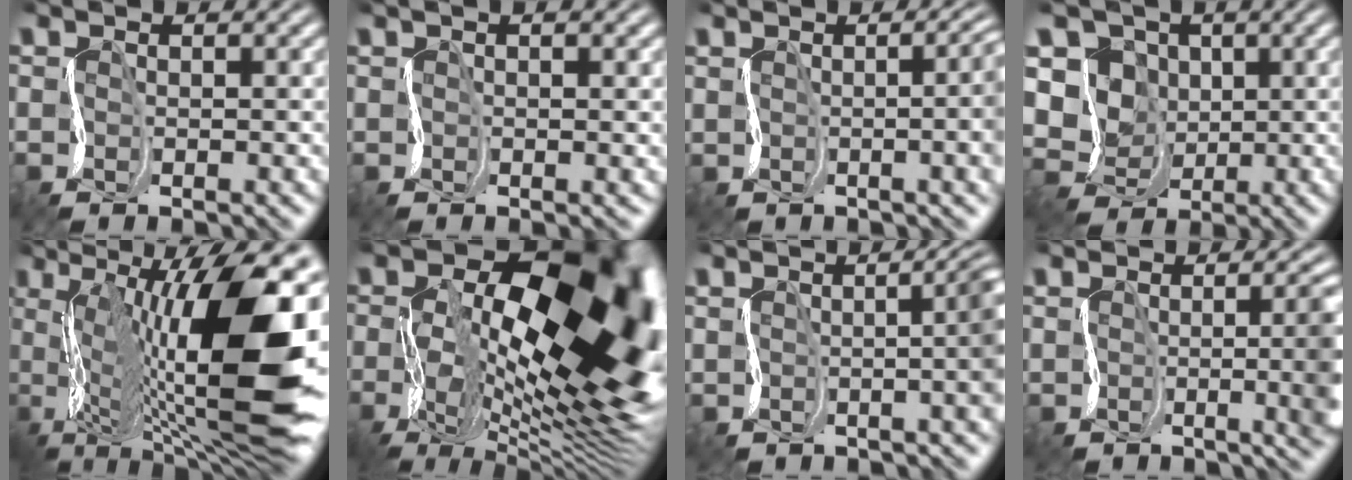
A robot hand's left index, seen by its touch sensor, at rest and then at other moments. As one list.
[{"total": 0.7, "force": [0.6, -0.4, 0.1], "torque": [-0.011, -0.007, 0.015]}, {"total": 4.3, "force": [0.6, 1.4, 4.0], "torque": [-0.025, 0.001, 0.015]}, {"total": 6.5, "force": [3.9, 5.1, 1.1], "torque": [-0.039, 0.013, 0.063]}, {"total": 15.6, "force": [2.5, 5.3, 14.5], "torque": [-0.232, 0.021, 0.047]}, {"total": 19.4, "force": [1.7, 10.0, 16.5], "torque": [-0.294, -0.009, 0.035]}, {"total": 4.5, "force": [0.7, 1.2, 4.3], "torque": [-0.026, 0.004, 0.014]}, {"total": 4.9, "force": [0.4, 1.6, 4.7], "torque": [-0.038, -0.006, 0.014]}]